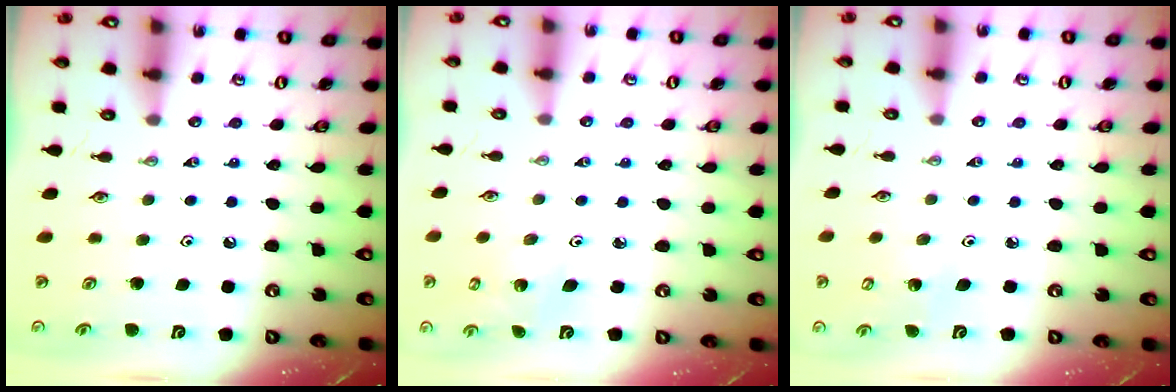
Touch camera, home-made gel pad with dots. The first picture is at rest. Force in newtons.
{"total": 2.2, "press": 2.2, "slide": 0.2}
{"total": 3.0, "press": 2.9, "slide": 0.3}